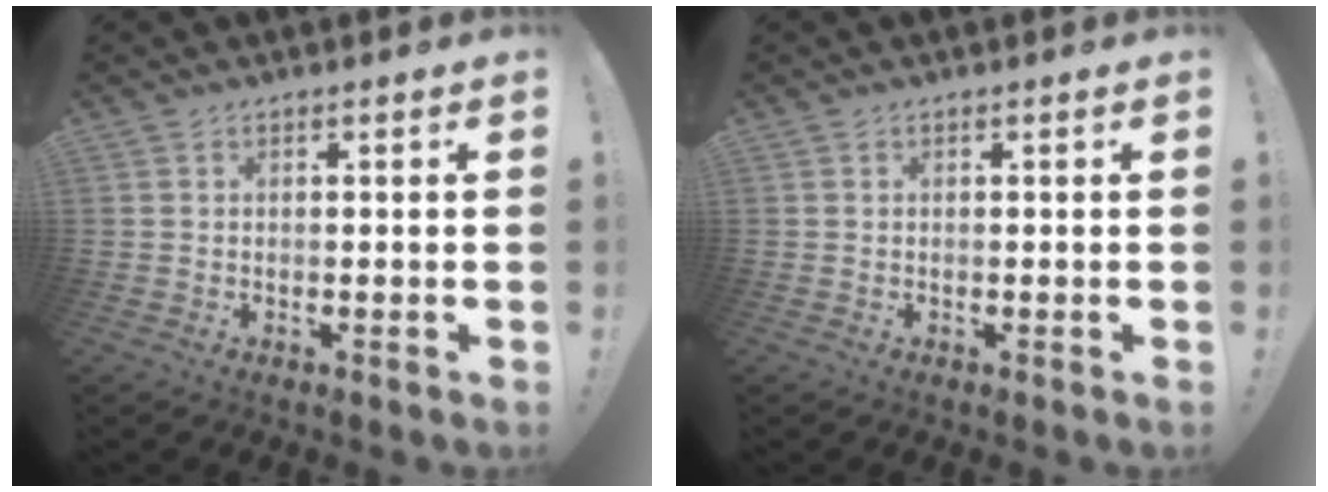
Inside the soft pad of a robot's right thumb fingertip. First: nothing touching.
{"total": 0.0}